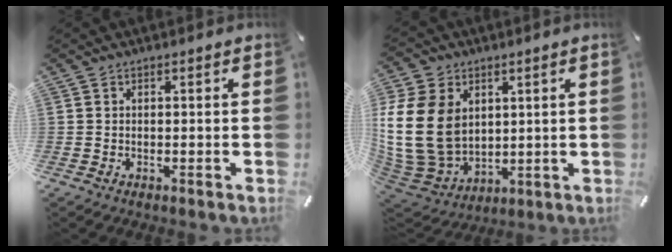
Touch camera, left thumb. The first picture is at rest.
{"total": 19.9, "force": [3.0, 15.7, 12.0], "torque": [-0.275, -0.017, 0.057]}